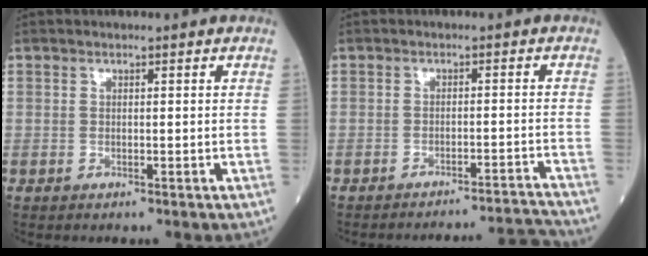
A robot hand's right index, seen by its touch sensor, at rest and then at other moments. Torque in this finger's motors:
{"motor_torque": [-0.17, -0.06, 0.18, 0.05]}